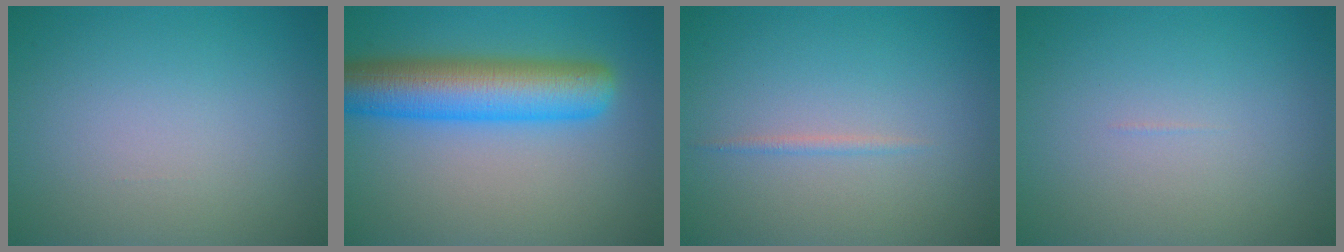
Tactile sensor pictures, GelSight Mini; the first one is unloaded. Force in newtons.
{"total": 8.7, "press": 8.7, "slide": 0.2}
{"total": 0.7, "press": 0.7, "slide": 0.1}
{"total": 0.0}